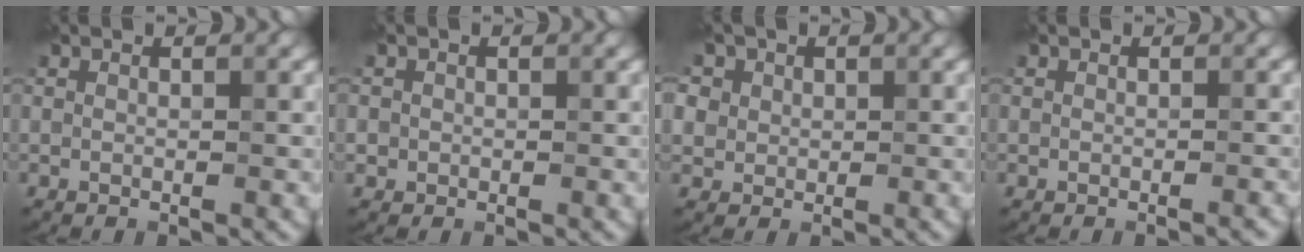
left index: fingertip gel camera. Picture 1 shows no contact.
{"total": 0.9, "force": [0.0, 0.9, 0.0], "torque": [0.011, -0.004, -0.002]}
{"total": 5.7, "force": [2.8, 4.5, 2.3], "torque": [-0.051, 0.019, 0.031]}
{"total": 0.6, "force": [-0.5, 0.4, 0.1], "torque": [0.001, -0.002, -0.007]}